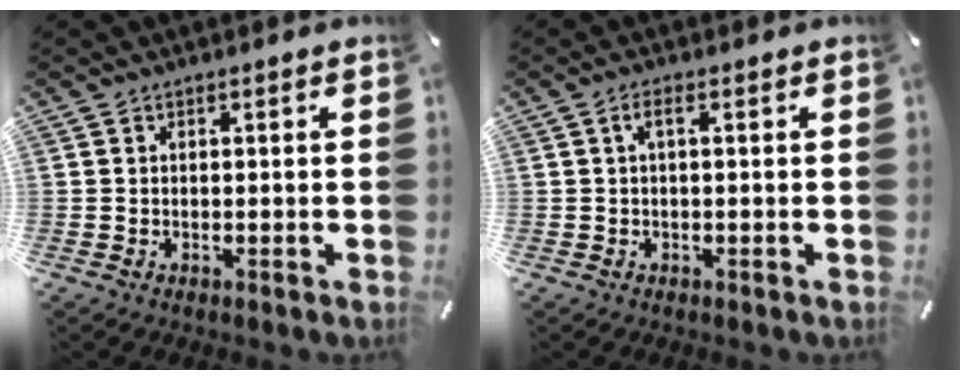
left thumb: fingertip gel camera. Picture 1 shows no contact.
{"total": 2.1, "force": [0.2, 0.5, 2.0], "torque": [-0.040, 0.005, 0.002]}